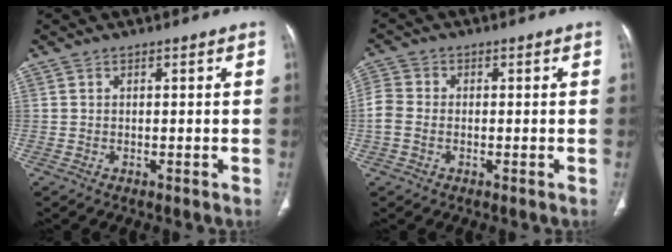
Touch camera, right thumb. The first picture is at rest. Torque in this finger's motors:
{"motor_torque": [0.50, 0.34, 0.79, -0.39, 0.07]}